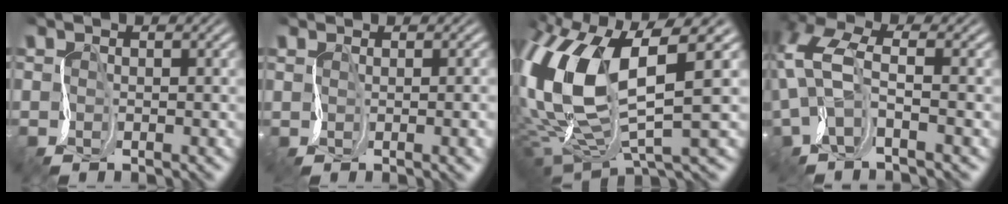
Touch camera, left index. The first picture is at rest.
{"total": 4.3, "force": [0.0, 1.9, 3.9], "torque": [-0.022, 0.008, 0.006]}
{"total": 10.1, "force": [2.3, 4.2, 8.9], "torque": [-0.213, -0.016, 0.053]}
{"total": 5.8, "force": [-0.4, 2.4, 5.3], "torque": [-0.137, 0.009, -0.019]}